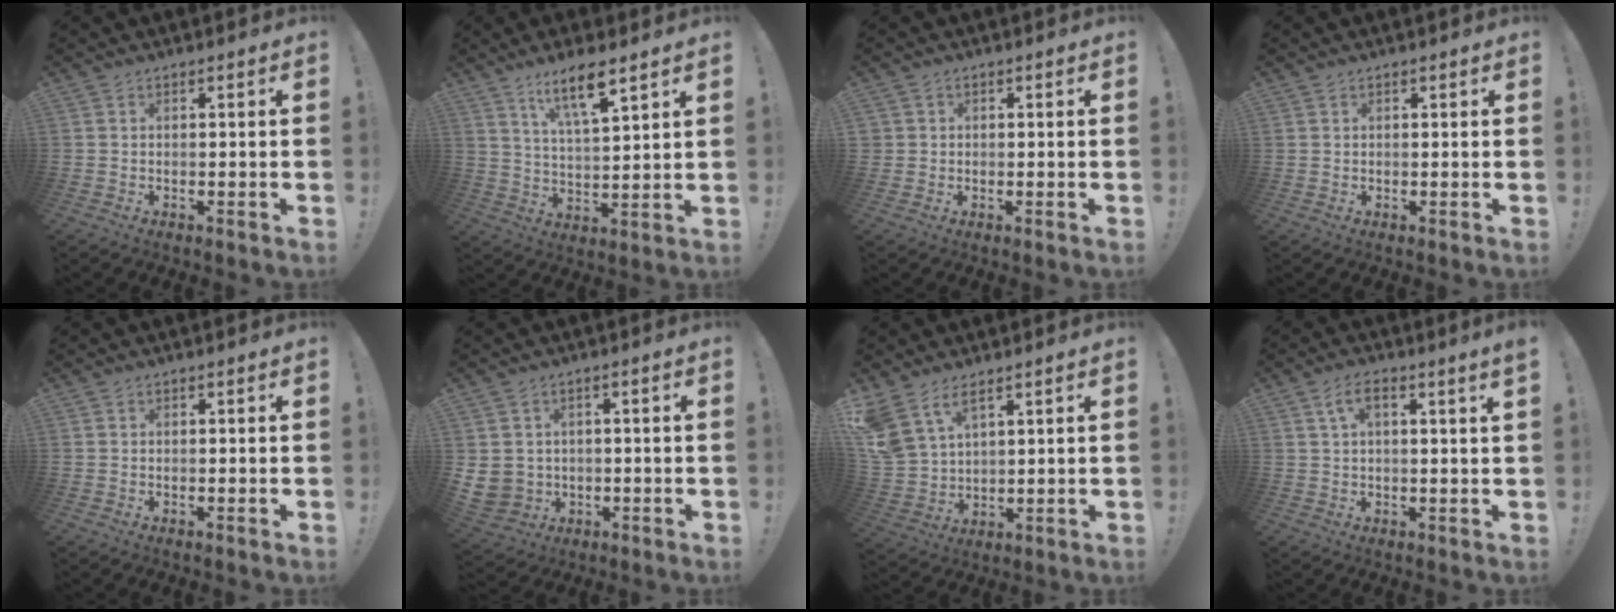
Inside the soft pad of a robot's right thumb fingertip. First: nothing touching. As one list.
[{"total": 11.3, "force": [7.4, 2.4, 8.1], "torque": [-0.139, -0.034, 0.124]}, {"total": 1.7, "force": [0.4, 1.6, 0.0], "torque": [-0.001, 0.002, 0.008]}, {"total": 1.4, "force": [0.8, 1.2, -0.1], "torque": [0.003, -0.005, 0.014]}, {"total": 0.0}, {"total": 5.1, "force": [0.6, 4.8, 1.3], "torque": [-0.033, -0.006, 0.016]}, {"total": 9.4, "force": [6.5, 4.8, 4.9], "torque": [-0.110, -0.033, 0.133]}, {"total": 5.0, "force": [1.8, 0.8, 4.5], "torque": [-0.074, -0.004, 0.029]}]